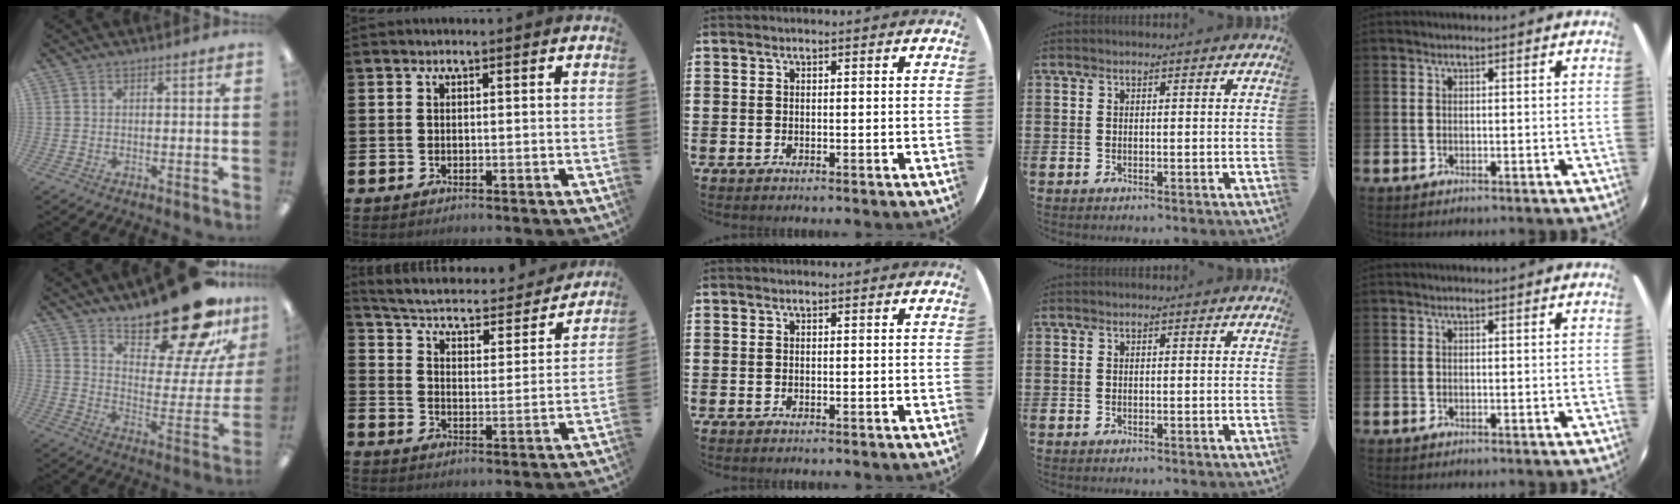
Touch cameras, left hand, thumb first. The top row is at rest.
{"thumb": {"total": 23.4, "force": [19.2, 6.6, 11.6], "torque": [-0.159, -0.140, 0.315]}, "index": {"total": 4.3, "force": [4.0, 1.1, 1.2], "torque": [-0.051, -0.037, 0.058]}}